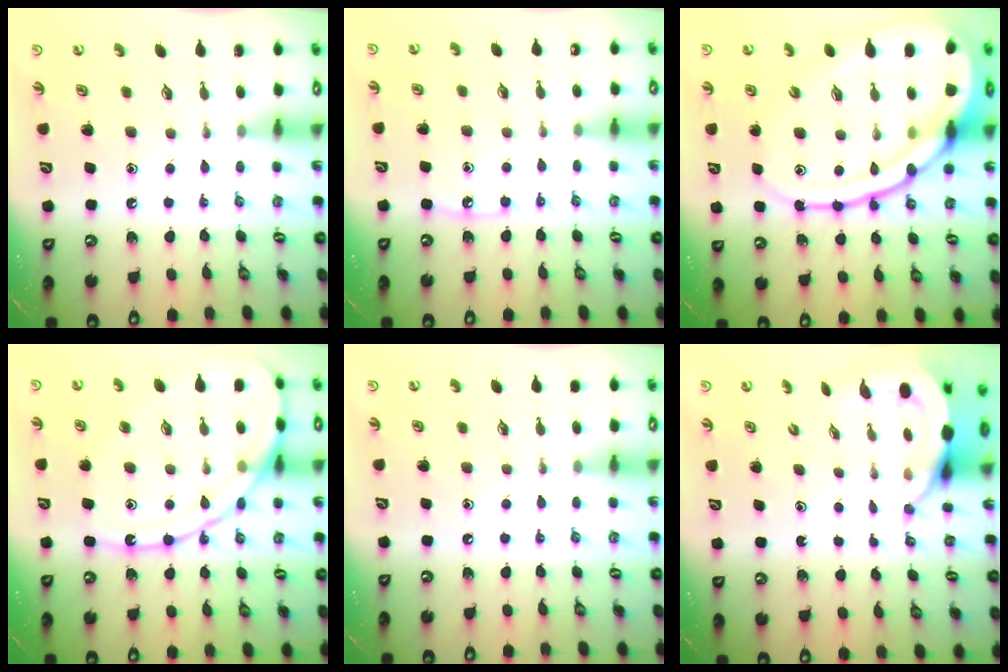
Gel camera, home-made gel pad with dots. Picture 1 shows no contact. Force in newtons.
{"total": 4.1, "press": 4.0, "slide": 0.6}
{"total": 21.5, "press": 21.4, "slide": 2.1}
{"total": 15.3, "press": 15.3, "slide": 1.5}
{"total": 2.9, "press": 2.8, "slide": 0.4}
{"total": 6.1, "press": 6.1, "slide": 1.0}